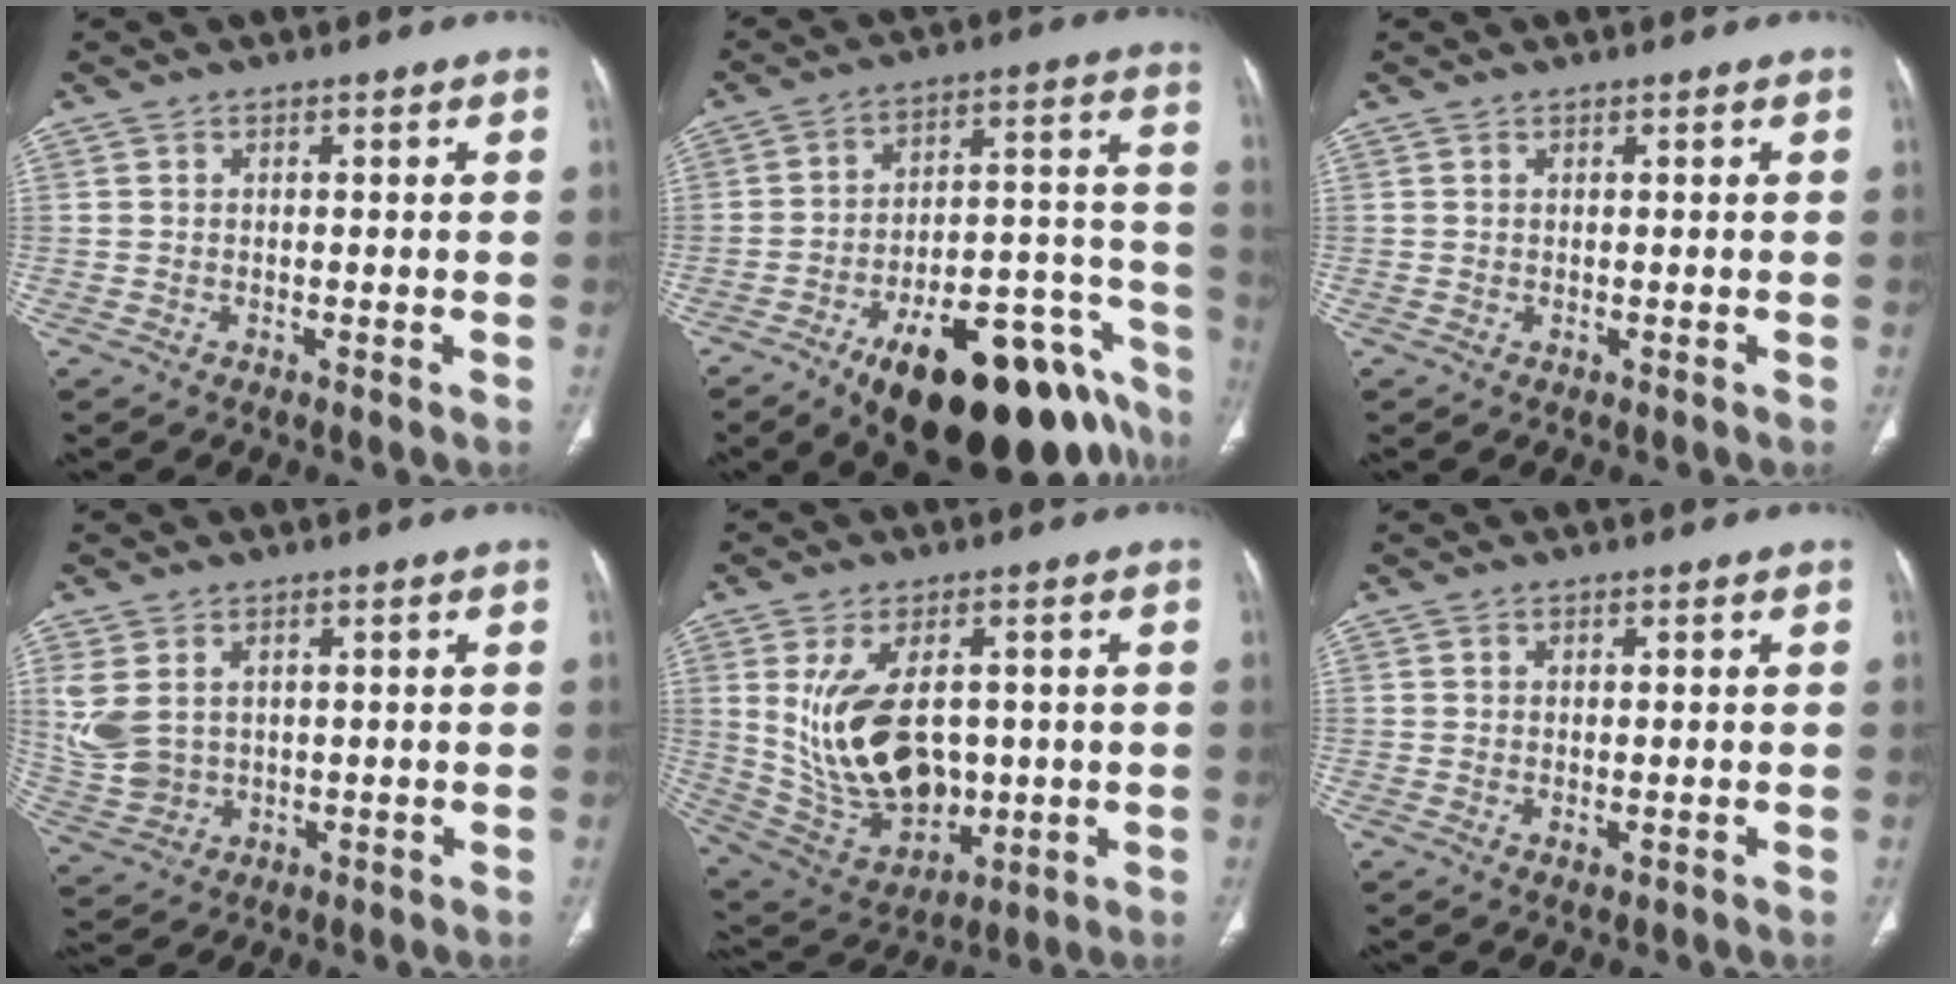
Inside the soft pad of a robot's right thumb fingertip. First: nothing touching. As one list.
[{"total": 29.1, "force": [-17.4, 11.6, 20.2], "torque": [-0.181, 0.091, -0.245]}, {"total": 0.0}, {"total": 7.9, "force": [2.0, 5.6, 5.1], "torque": [-0.118, -0.004, 0.059]}, {"total": 16.7, "force": [1.3, 10.3, 13.1], "torque": [-0.217, -0.009, 0.056]}, {"total": 0.9, "force": [-0.1, 0.4, 0.8], "torque": [-0.016, -0.005, 0.002]}]